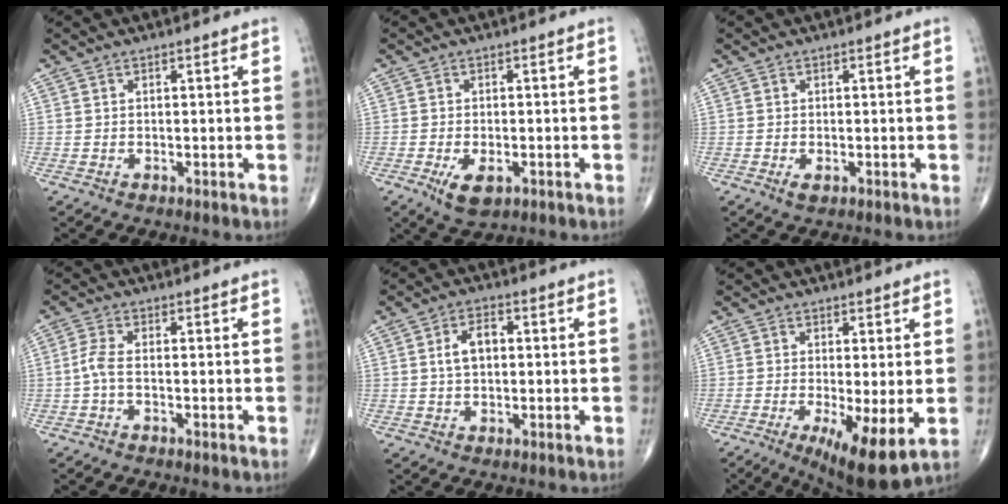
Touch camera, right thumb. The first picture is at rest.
{"total": 5.1, "force": [-2.1, 2.5, 3.9], "torque": [-0.065, -0.003, -0.030]}
{"total": 1.4, "force": [-0.5, 0.7, 1.1], "torque": [-0.020, -0.002, -0.010]}
{"total": 2.9, "force": [-0.8, 1.0, 2.7], "torque": [-0.067, 0.003, -0.021]}
{"total": 4.9, "force": [0.5, 3.0, 3.9], "torque": [-0.071, 0.014, 0.006]}
{"total": 10.2, "force": [-2.5, 2.6, 9.5], "torque": [-0.157, -0.026, -0.037]}